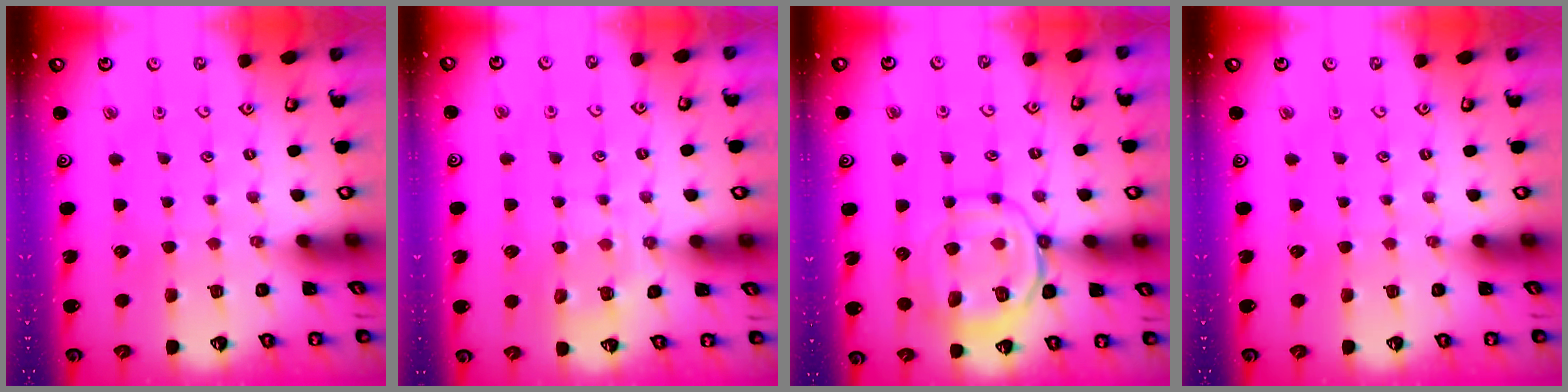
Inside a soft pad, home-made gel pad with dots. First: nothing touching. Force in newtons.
{"total": 7.8, "press": 7.8, "slide": 0.7}
{"total": 11.6, "press": 11.5, "slide": 1.1}
{"total": 0.0}